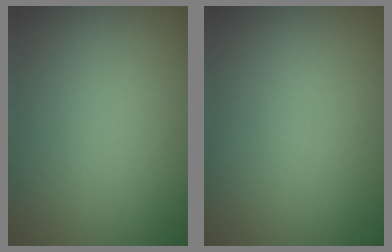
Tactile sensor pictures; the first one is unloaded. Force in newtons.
{"total": 0.0}